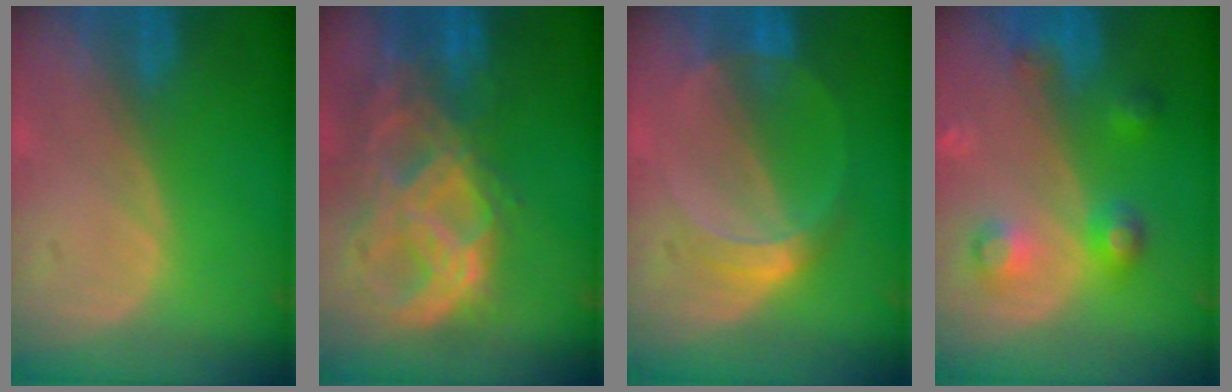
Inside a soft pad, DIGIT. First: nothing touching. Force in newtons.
{"total": 11.4, "press": 9.7, "slide": 6.1}
{"total": 5.2, "press": 4.8, "slide": 2.0}
{"total": 5.6, "press": 5.6, "slide": 0.3}